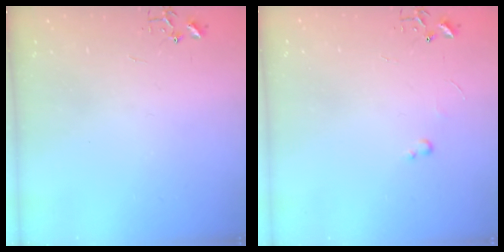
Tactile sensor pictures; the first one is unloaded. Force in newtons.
{"total": 2.6, "press": 2.6, "slide": 0.4}